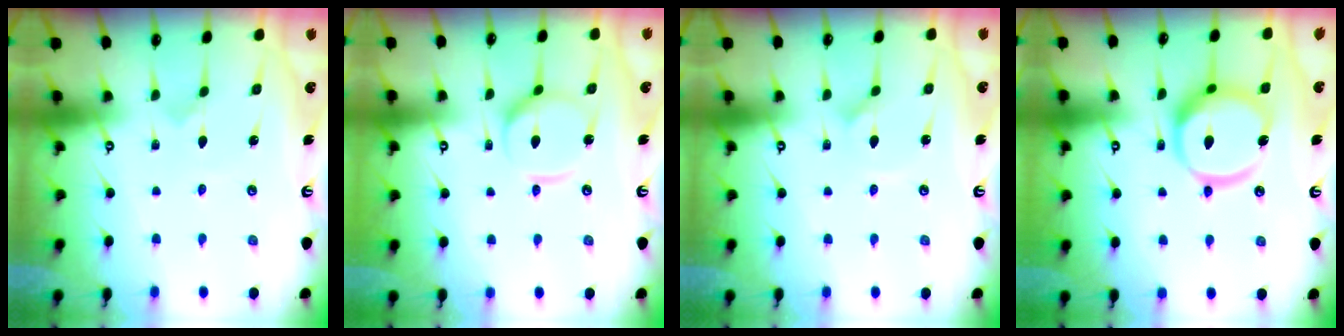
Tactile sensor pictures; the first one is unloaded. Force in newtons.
{"total": 9.5, "press": 9.5, "slide": 0.9}
{"total": 1.0, "press": 1.0, "slide": 0.1}
{"total": 16.1, "press": 16.0, "slide": 1.8}